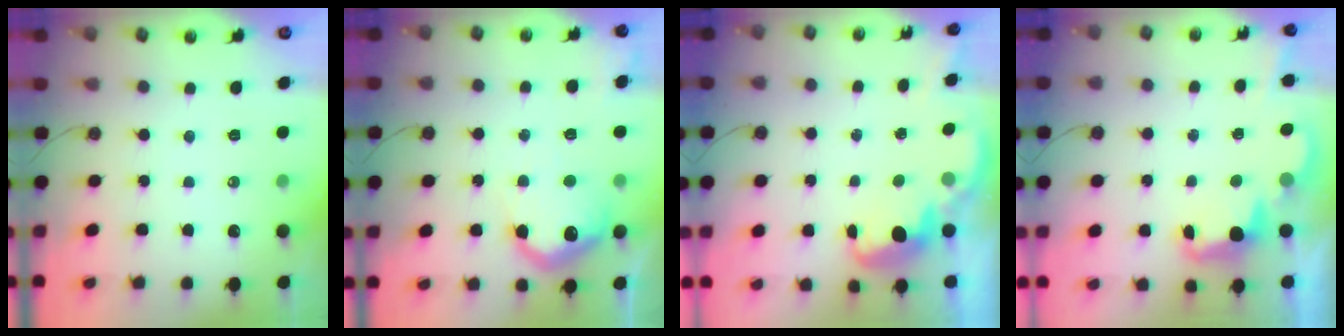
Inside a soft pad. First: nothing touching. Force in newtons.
{"total": 15.2, "press": 15.2, "slide": 1.0}
{"total": 2.7, "press": 2.6, "slide": 0.4}
{"total": 2.6, "press": 2.5, "slide": 0.6}